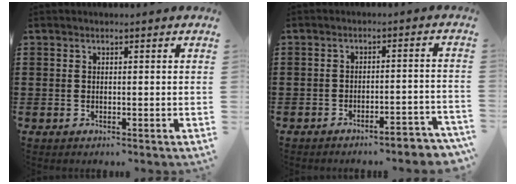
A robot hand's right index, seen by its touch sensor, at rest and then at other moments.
{"total": 3.1, "force": [-3.0, -0.2, 0.9], "torque": [-0.020, -0.005, -0.061]}